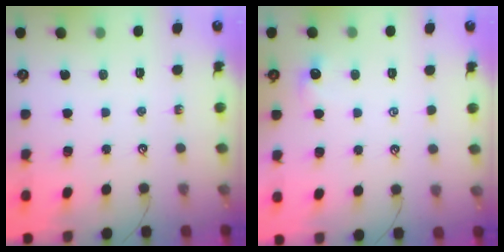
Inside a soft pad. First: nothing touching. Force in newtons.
{"total": 0.9, "press": 0.8, "slide": 0.4}